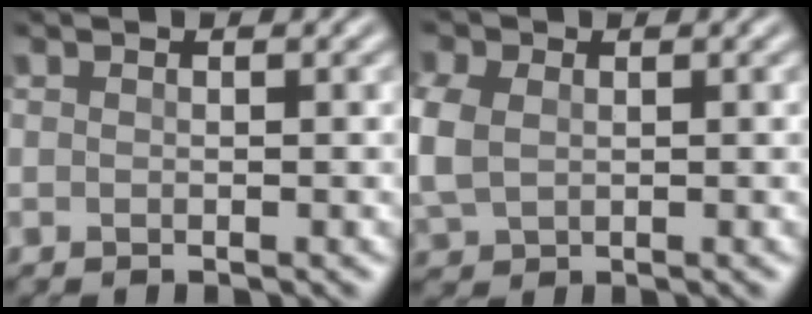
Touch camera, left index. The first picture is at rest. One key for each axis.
{"total": 4.4, "fx": 0.2, "fy": 3.4, "fz": 2.9, "tx": -0.099, "ty": 0.002, "tz": 0.008}